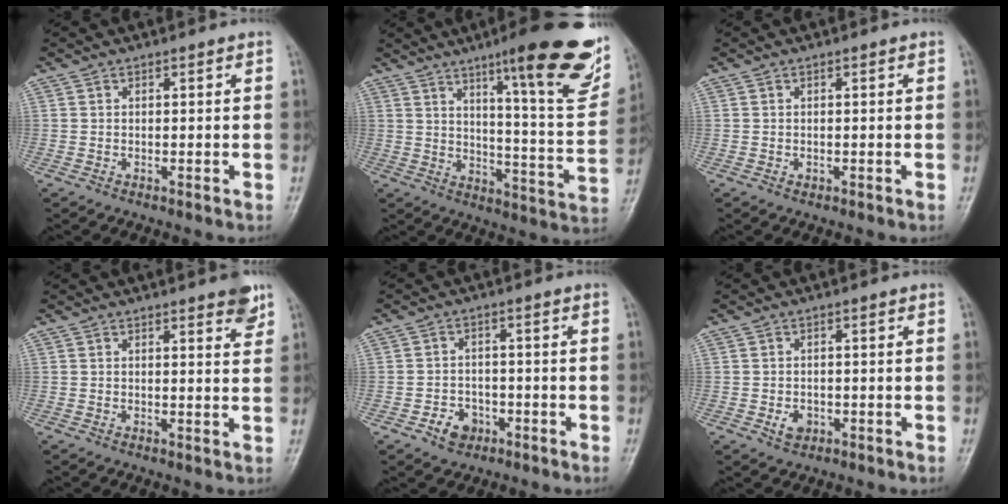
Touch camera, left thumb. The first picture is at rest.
{"total": 23.5, "force": [13.8, 4.1, 18.6], "torque": [-0.220, -0.063, 0.194]}
{"total": 0.5, "force": [-0.2, 0.4, 0.3], "torque": [-0.002, 0.002, -0.003]}
{"total": 3.9, "force": [2.6, 1.0, 2.8], "torque": [-0.025, -0.014, 0.030]}
{"total": 4.5, "force": [-2.3, 3.5, 1.7], "torque": [-0.009, 0.017, -0.035]}
{"total": 2.6, "force": [-0.9, 2.0, 1.4], "torque": [-0.017, 0.001, -0.009]}